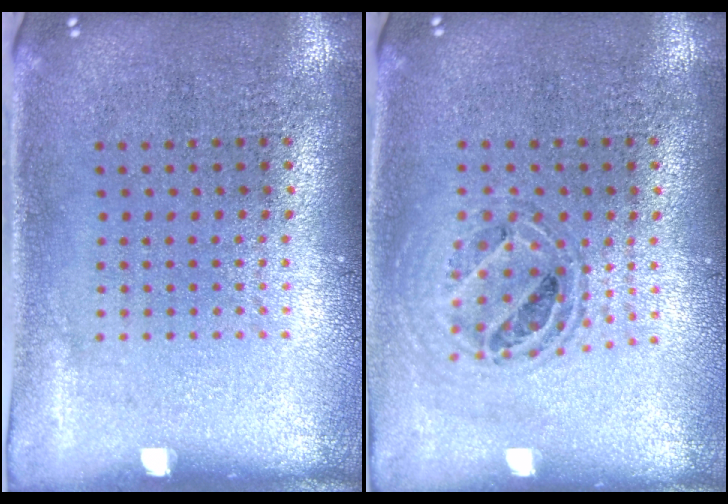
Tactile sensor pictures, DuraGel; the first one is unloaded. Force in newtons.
{"total": 0.8, "press": 0.8, "slide": 0.1}